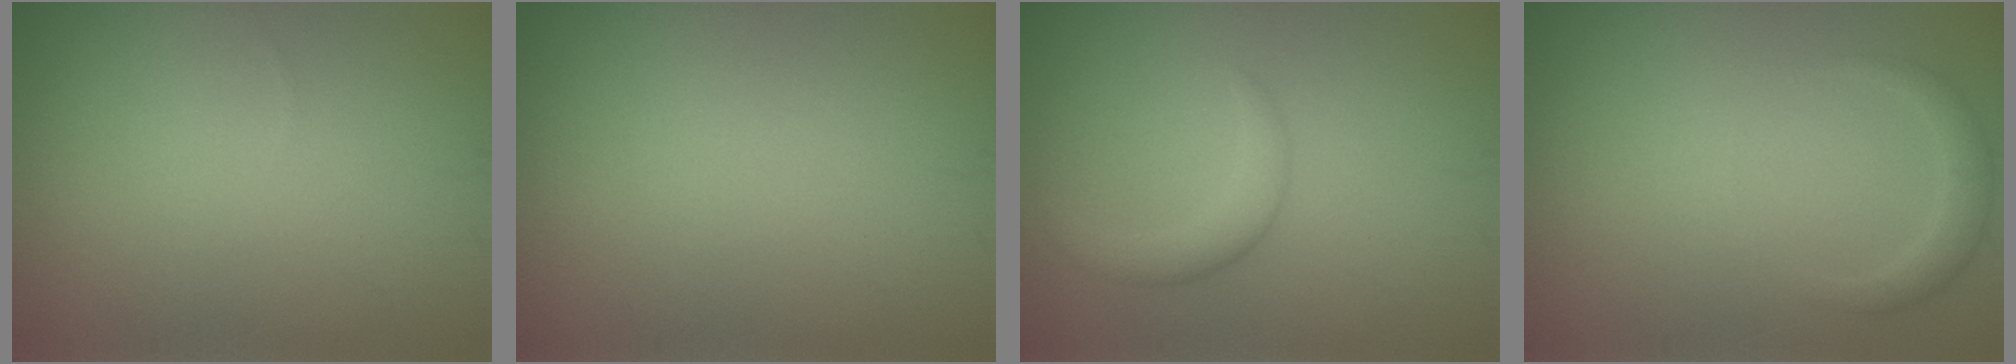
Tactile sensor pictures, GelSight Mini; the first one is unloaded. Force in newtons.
{"total": 0.0}
{"total": 2.0, "press": 2.0, "slide": 0.1}
{"total": 1.7, "press": 1.7, "slide": 0.1}